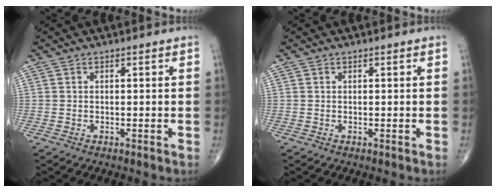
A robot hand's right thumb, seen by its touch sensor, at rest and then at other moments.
{"total": 0.0}